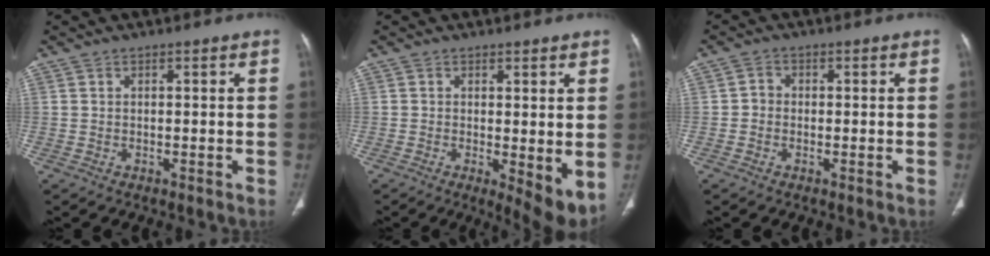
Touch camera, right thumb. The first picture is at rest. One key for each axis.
{"total": 6.4, "fx": -0.5, "fy": 2.2, "fz": 6.1, "tx": -0.087, "ty": -0.020, "tz": -0.005}
{"total": 1.9, "fx": -0.4, "fy": 1.7, "fz": 0.8, "tx": -0.002, "ty": 0.007, "tz": -0.013}